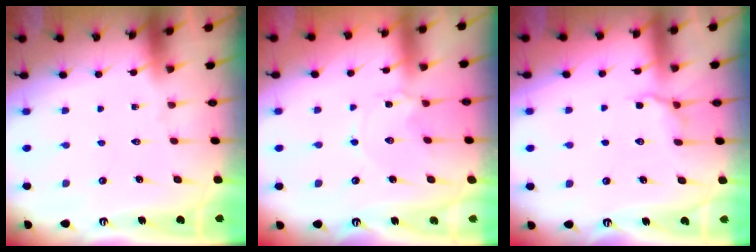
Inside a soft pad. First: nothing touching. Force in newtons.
{"total": 2.8, "press": 2.8, "slide": 0.3}
{"total": 4.9, "press": 4.6, "slide": 1.4}